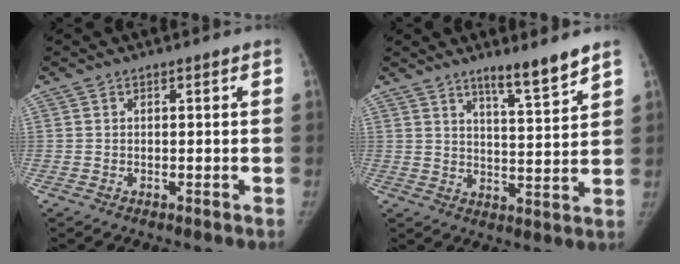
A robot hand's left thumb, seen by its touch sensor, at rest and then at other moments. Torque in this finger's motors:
{"motor_torque": [0.56, -0.48, 0.56, -0.45, 0.03]}